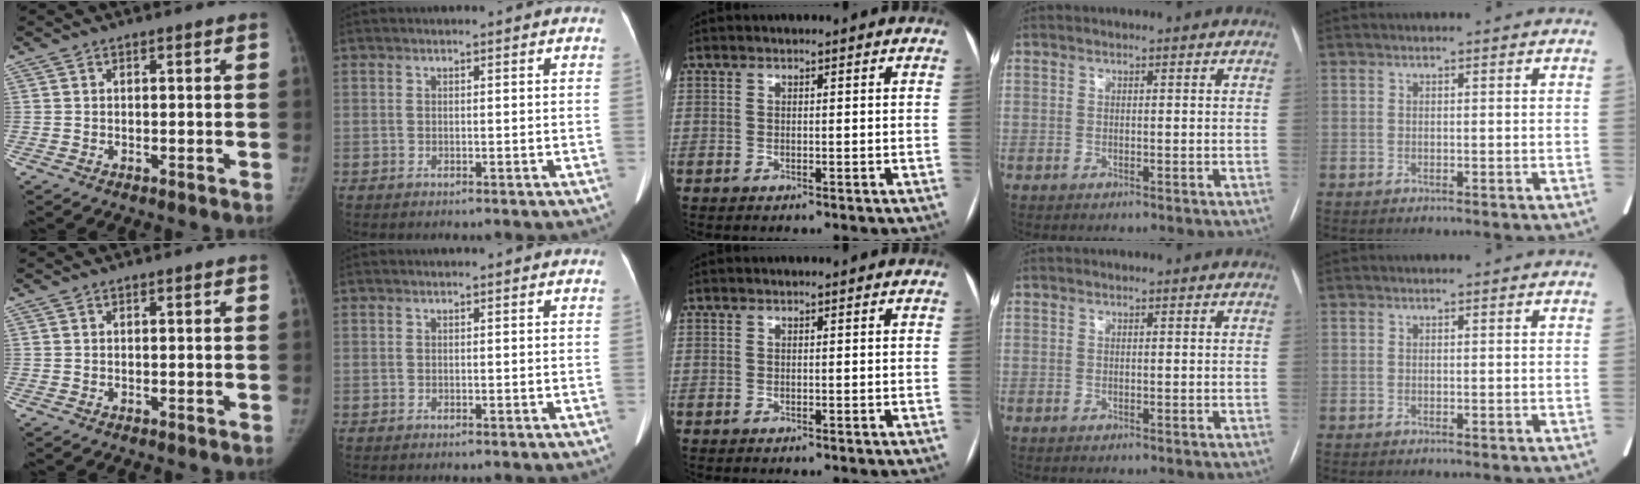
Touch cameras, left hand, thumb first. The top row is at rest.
{}